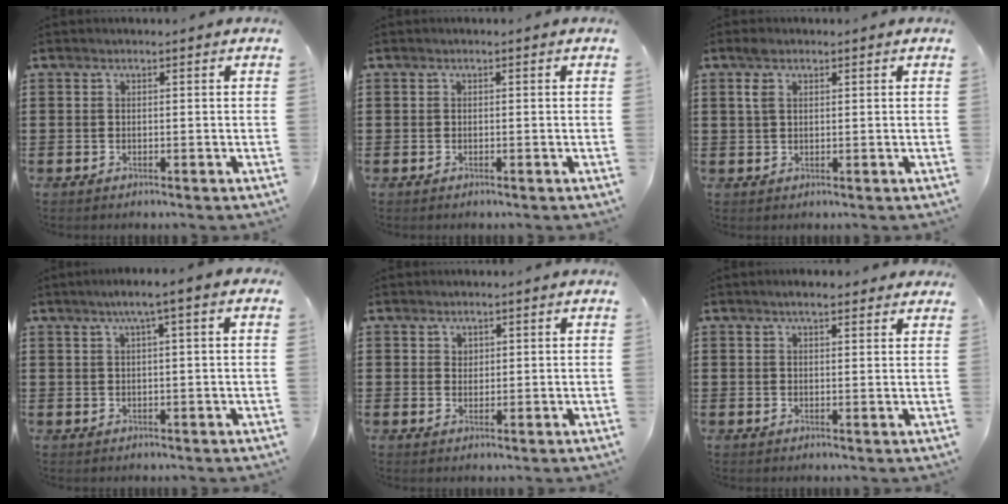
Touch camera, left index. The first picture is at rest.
{"total": 0.0}
{"total": 2.4, "force": [1.1, 1.3, 1.7], "torque": [-0.040, 0.007, 0.019]}
{"total": 2.8, "force": [0.9, -0.2, 2.7], "torque": [-0.051, -0.003, 0.014]}
{"total": 1.5, "force": [1.2, 0.9, 0.2], "torque": [0.001, -0.003, 0.023]}
{"total": 2.8, "force": [2.3, 0.6, 1.5], "torque": [-0.035, 0.004, 0.042]}